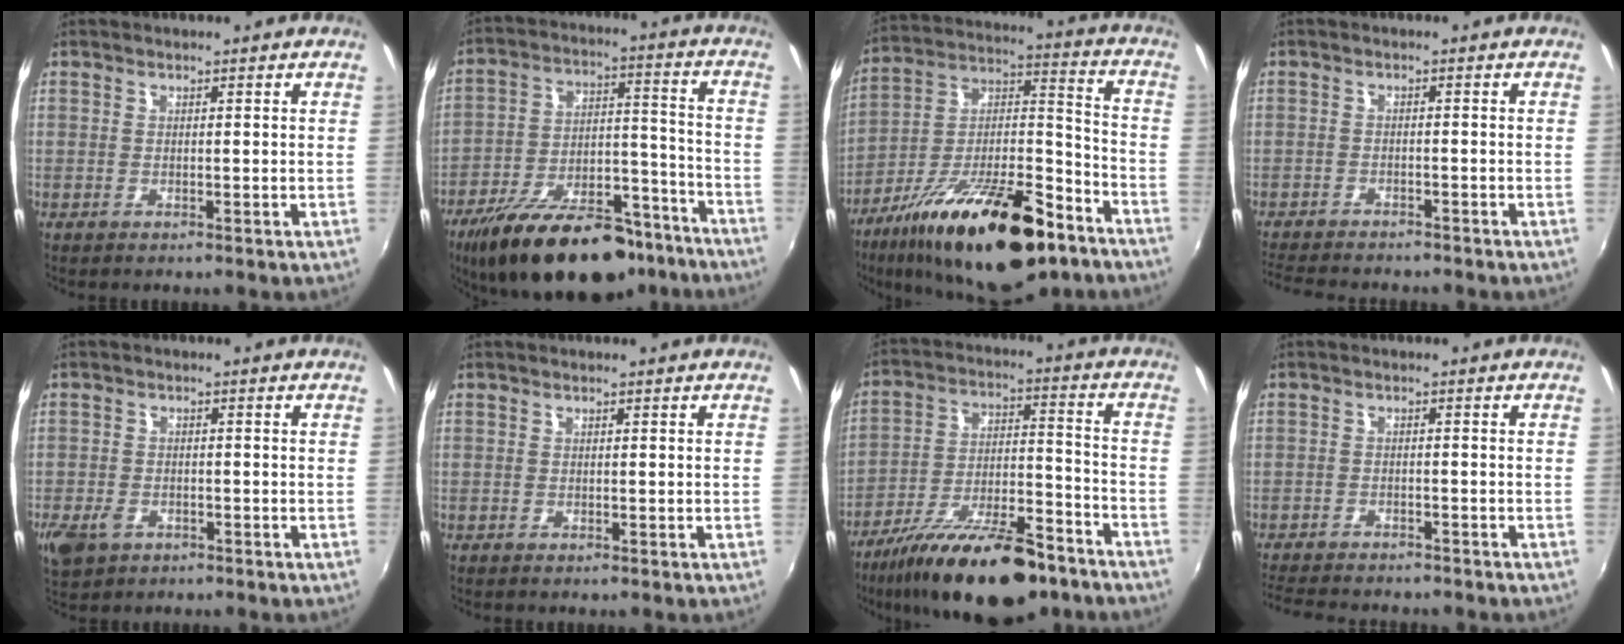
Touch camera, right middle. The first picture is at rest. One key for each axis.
{"total": 24.8, "fx": -18.4, "fy": 10.3, "fz": 13.1, "tx": -0.230, "ty": 0.006, "tz": -0.262}
{"total": 26.4, "fx": -16.2, "fy": 9.1, "fz": 18.6, "tx": -0.312, "ty": -0.010, "tz": -0.255}
{"total": 8.9, "fx": -8.1, "fy": 2.0, "fz": 3.3, "tx": -0.085, "ty": -0.020, "tz": -0.128}
{"total": 6.1, "fx": -3.2, "fy": 4.1, "fz": 3.2, "tx": -0.081, "ty": -0.014, "tz": -0.056}
{"total": 0.0}
{"total": 21.8, "fx": -15.9, "fy": 6.7, "fz": 13.4, "tx": -0.235, "ty": -0.028, "tz": -0.249}
{"total": 10.1, "fx": -9.0, "fy": 2.4, "fz": 3.7, "tx": -0.095, "ty": -0.020, "tz": -0.141}